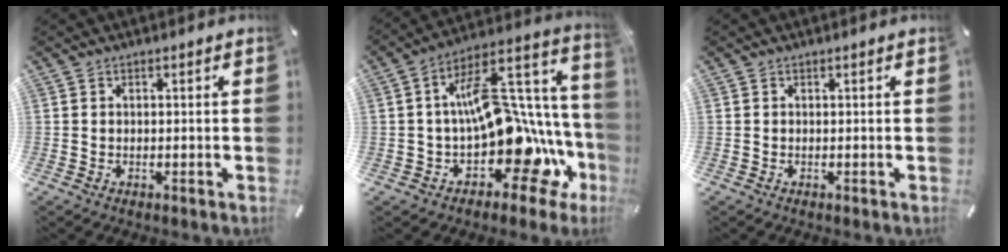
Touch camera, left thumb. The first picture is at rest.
{"total": 22.1, "force": [-1.6, 11.9, 18.5], "torque": [-0.284, -0.027, -0.023]}
{"total": 0.0}